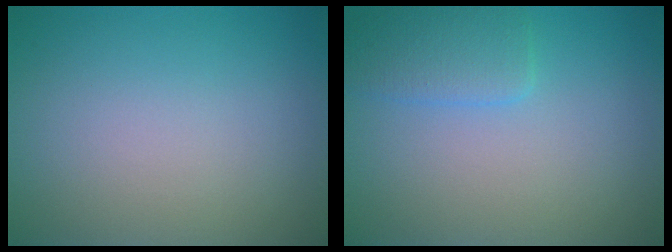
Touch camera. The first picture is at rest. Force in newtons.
{"total": 2.4, "press": 2.4, "slide": 0.1}